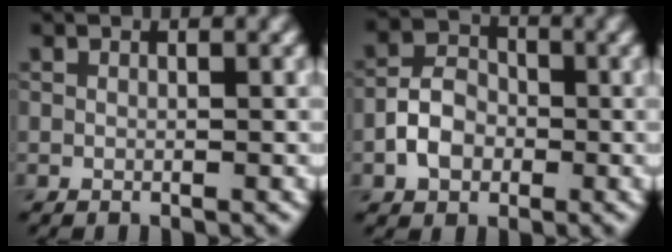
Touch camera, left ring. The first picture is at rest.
{"total": 3.8, "force": [-1.2, 2.8, 2.2], "torque": [-0.039, 0.007, -0.027]}